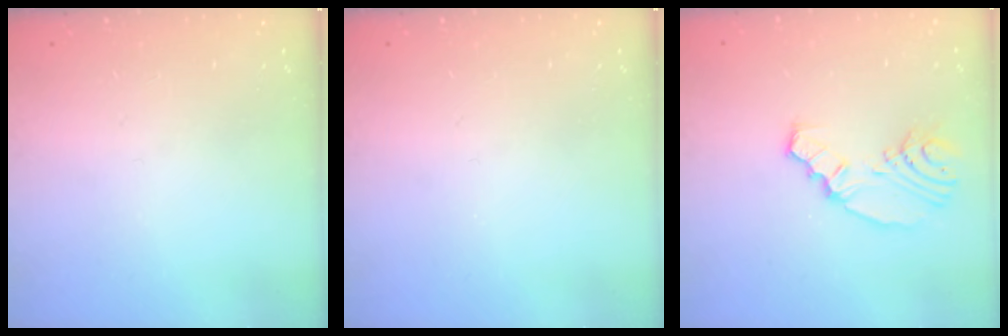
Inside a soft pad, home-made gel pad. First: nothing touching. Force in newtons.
{"total": 0.0}
{"total": 9.1, "press": 8.4, "slide": 3.6}